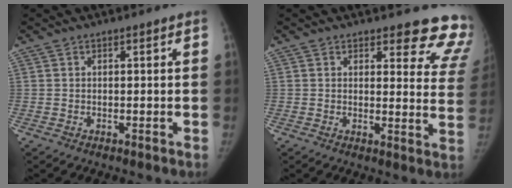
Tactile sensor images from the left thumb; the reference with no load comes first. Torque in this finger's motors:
{"motor_torque": [0.39, -0.24, 0.57, -0.03, 0.09]}